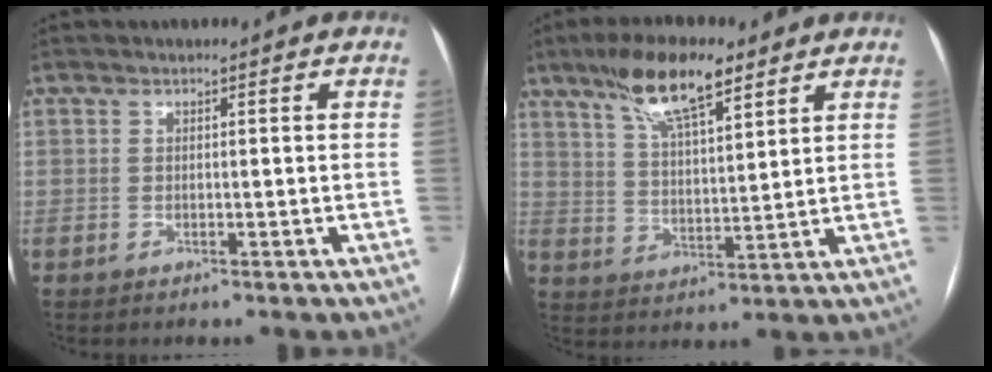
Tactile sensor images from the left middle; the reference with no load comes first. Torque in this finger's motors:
{"motor_torque": [1.07, -1.07, 0.40, 0.17]}